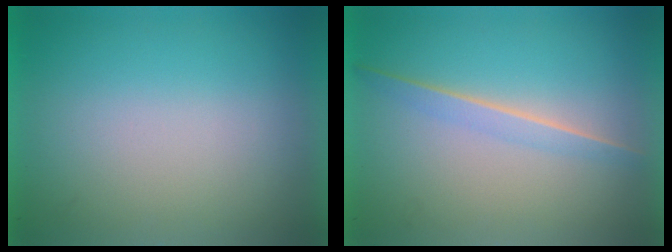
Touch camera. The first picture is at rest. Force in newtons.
{"total": 1.4}